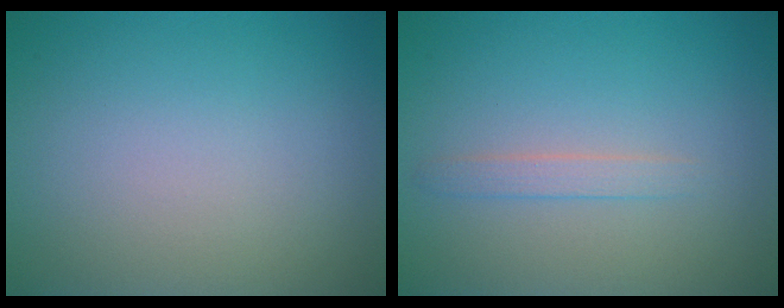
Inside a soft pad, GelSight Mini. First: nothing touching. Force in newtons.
{"total": 1.2, "press": 1.2, "slide": 0.1}